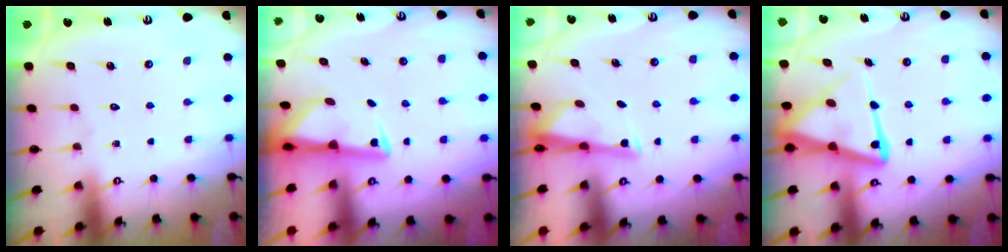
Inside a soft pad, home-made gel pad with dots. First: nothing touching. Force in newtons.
{"total": 3.0, "press": 2.9, "slide": 0.7}
{"total": 3.3, "press": 3.3, "slide": 0.4}
{"total": 13.3, "press": 13.3, "slide": 1.3}